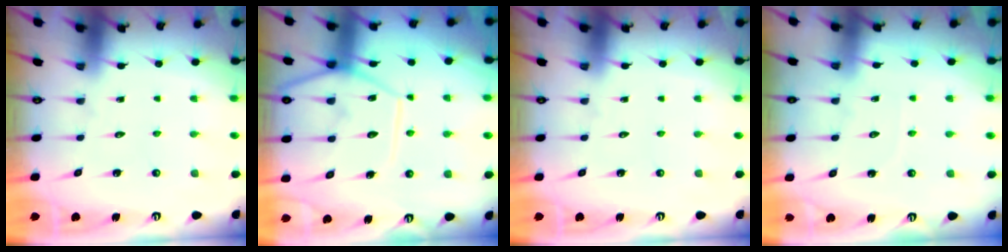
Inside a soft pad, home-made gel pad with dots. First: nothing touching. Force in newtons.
{"total": 12.6, "press": 12.5, "slide": 1.7}
{"total": 0.0}
{"total": 2.7, "press": 2.6, "slide": 0.3}